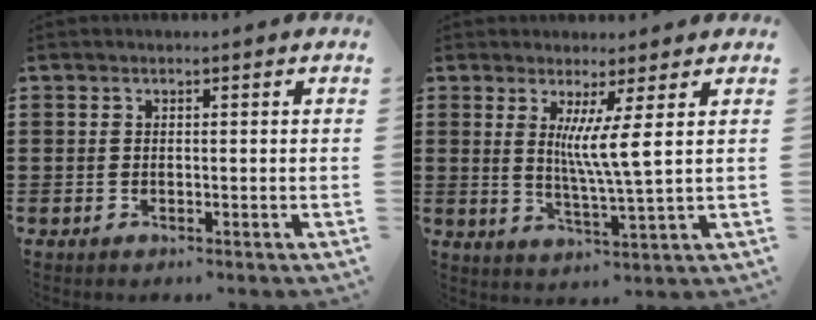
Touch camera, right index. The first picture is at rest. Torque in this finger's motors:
{"motor_torque": [1.31, 0.19, 0.25, 0.16]}